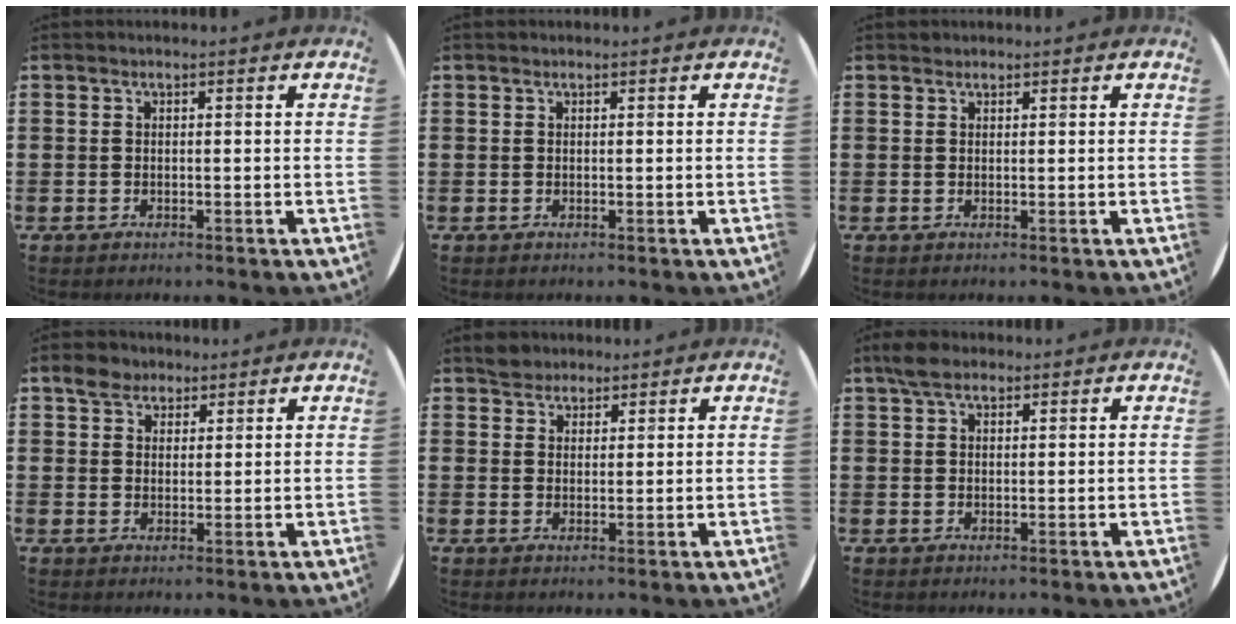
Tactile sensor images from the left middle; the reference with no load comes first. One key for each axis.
{"total": 0.0}
{"total": 0.6, "fx": 0.5, "fy": 0.2, "fz": -0.1, "tx": 0.004, "ty": 0.005, "tz": 0.009}
{"total": 3.2, "fx": 2.4, "fy": 2.0, "fz": 0.4, "tx": -0.007, "ty": 0.009, "tz": 0.045}
{"total": 2.7, "fx": 2.4, "fy": 1.2, "fz": -0.2, "tx": 0.005, "ty": 0.006, "tz": 0.047}
{"total": 3.2, "fx": 2.4, "fy": 1.4, "fz": 1.5, "tx": -0.026, "ty": 0.005, "tz": 0.043}